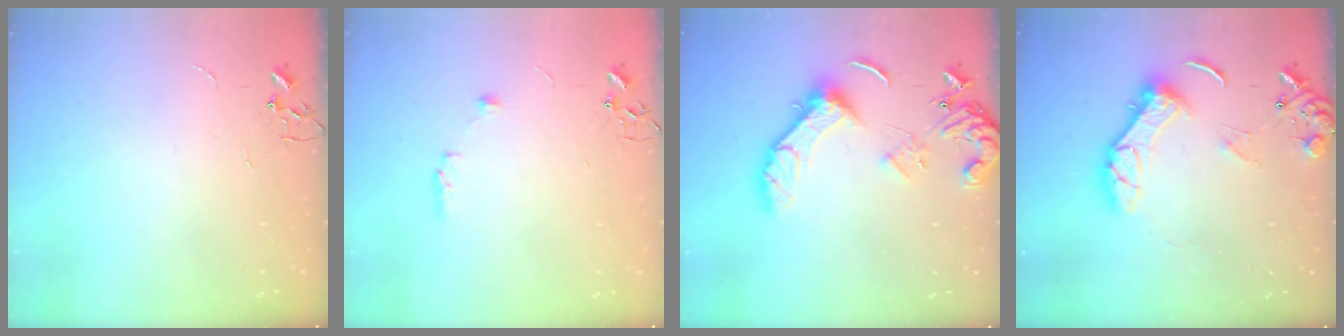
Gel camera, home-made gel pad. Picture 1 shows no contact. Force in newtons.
{"total": 5.9, "press": 5.6, "slide": 2.1}
{"total": 14.5, "press": 14.4, "slide": 1.6}
{"total": 13.0, "press": 12.9, "slide": 1.1}